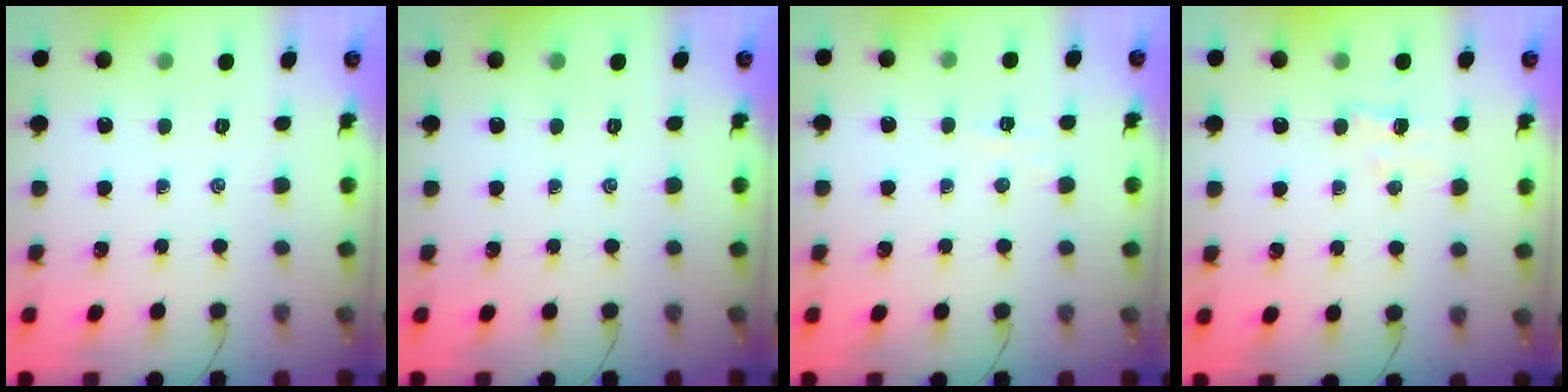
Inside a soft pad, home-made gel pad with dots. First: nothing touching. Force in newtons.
{"total": 0.0}
{"total": 3.4, "press": 3.2, "slide": 1.0}
{"total": 4.1, "press": 3.9, "slide": 1.1}